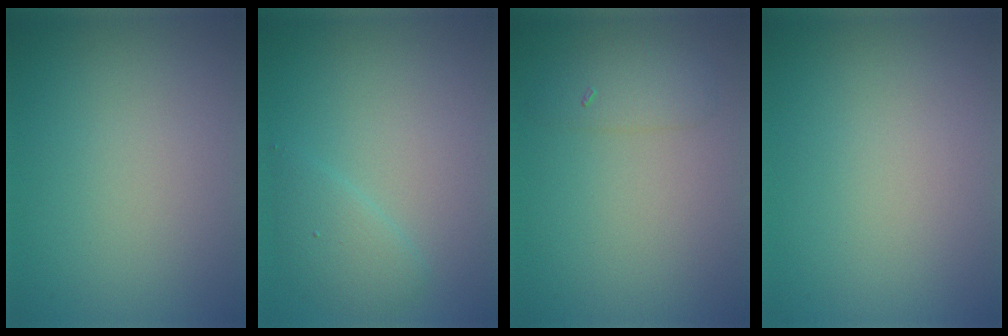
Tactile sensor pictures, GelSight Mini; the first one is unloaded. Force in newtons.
{"total": 1.9, "press": 1.9, "slide": 0.2}
{"total": 1.8, "press": 1.8, "slide": 0.1}
{"total": 0.0}